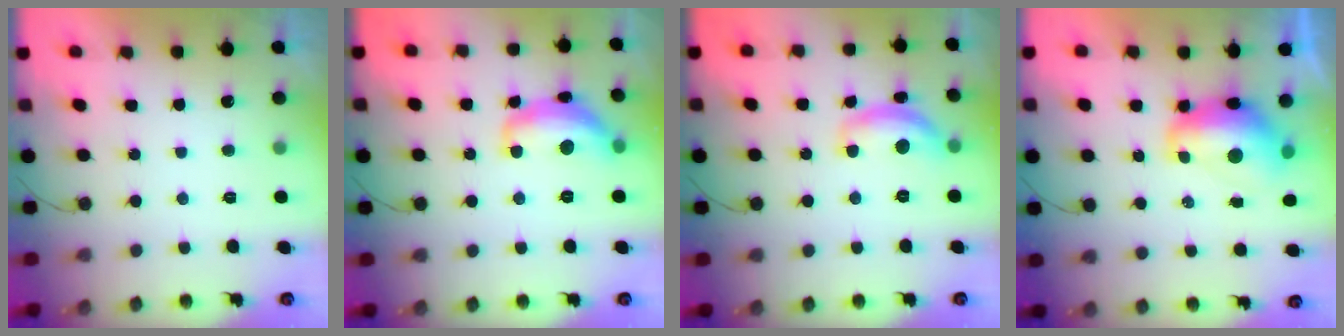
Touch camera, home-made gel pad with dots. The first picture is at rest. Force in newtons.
{"total": 13.7, "press": 13.7, "slide": 0.9}
{"total": 12.0, "press": 11.9, "slide": 0.8}
{"total": 11.5, "press": 11.4, "slide": 1.2}